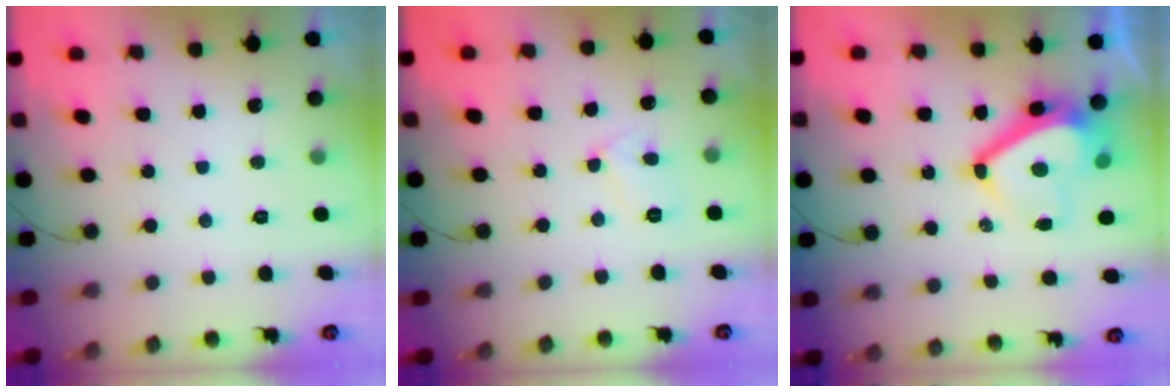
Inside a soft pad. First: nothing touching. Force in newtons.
{"total": 5.0, "press": 5.0, "slide": 0.2}
{"total": 10.6, "press": 10.2, "slide": 2.7}